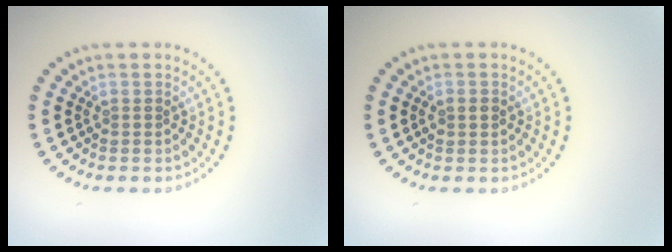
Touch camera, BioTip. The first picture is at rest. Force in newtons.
{"total": 1.3, "press": 1.3, "slide": 0.2}